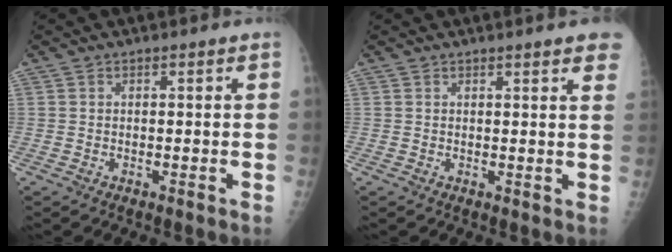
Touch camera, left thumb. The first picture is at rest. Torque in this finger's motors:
{"motor_torque": [2.52, 2.50, 0.40, -0.46, 0.00]}